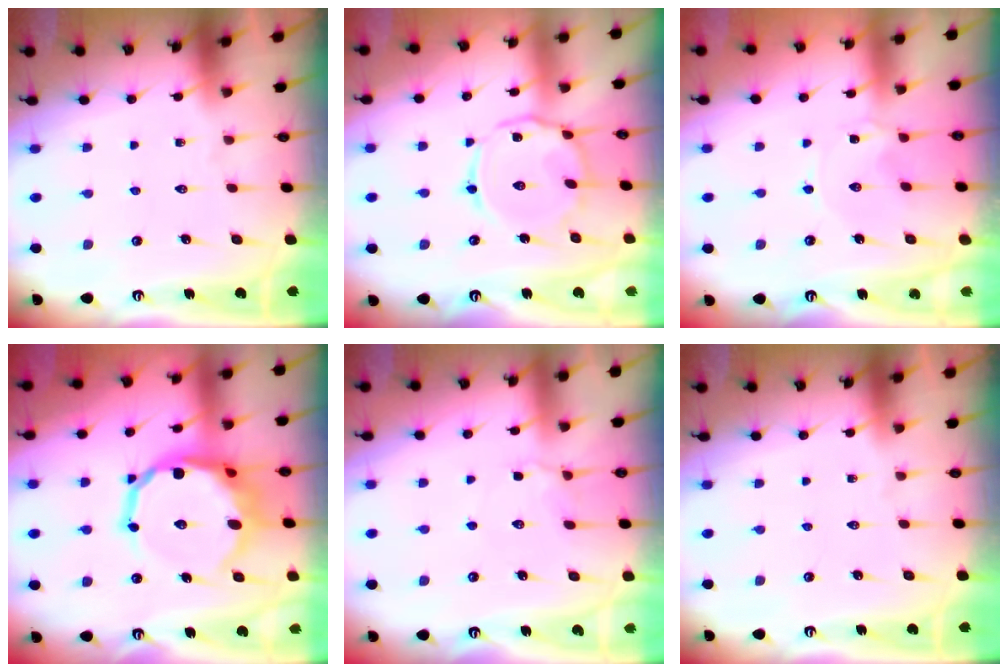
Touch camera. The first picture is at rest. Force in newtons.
{"total": 9.4, "press": 9.4, "slide": 0.8}
{"total": 1.2, "press": 1.2, "slide": 0.3}
{"total": 14.2, "press": 13.4, "slide": 4.6}
{"total": 4.2, "press": 4.2, "slide": 0.9}
{"total": 0.0}